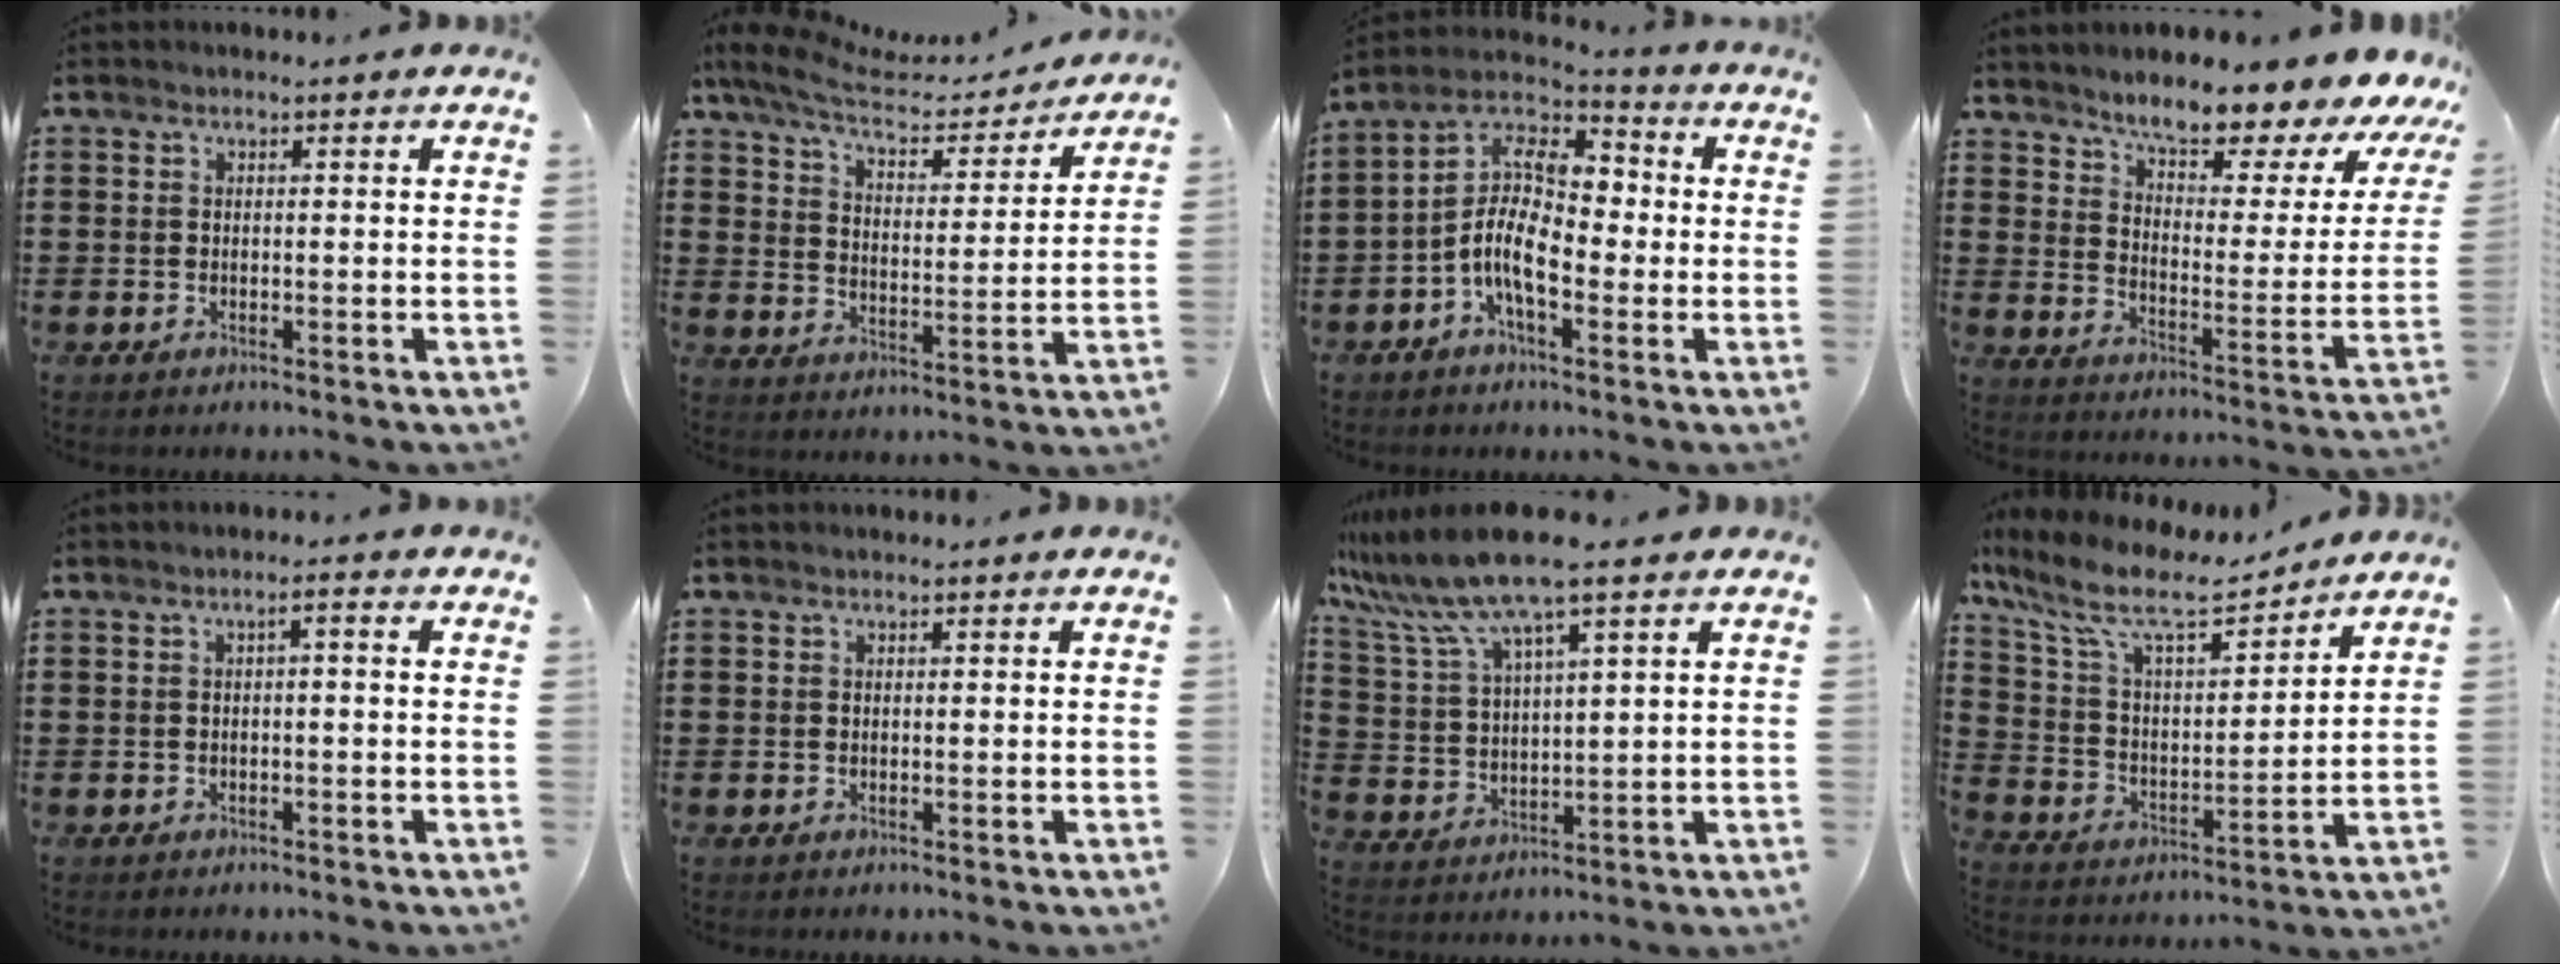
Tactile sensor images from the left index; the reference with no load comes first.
{"total": 7.3, "force": [6.0, 2.1, 3.5], "torque": [-0.090, -0.030, 0.100]}
{"total": 10.3, "force": [-2.0, 4.6, 9.0], "torque": [-0.210, -0.017, -0.051]}
{"total": 8.2, "force": [7.2, 1.2, 3.9], "torque": [-0.076, -0.061, 0.114]}
{"total": 1.4, "force": [-0.4, 0.1, 1.4], "torque": [-0.022, 0.000, -0.009]}
{"total": 0.0}
{"total": 10.3, "force": [7.8, 0.6, 6.6], "torque": [-0.167, -0.035, 0.133]}
{"total": 10.5, "force": [8.2, 2.6, 6.0], "torque": [-0.148, -0.041, 0.140]}